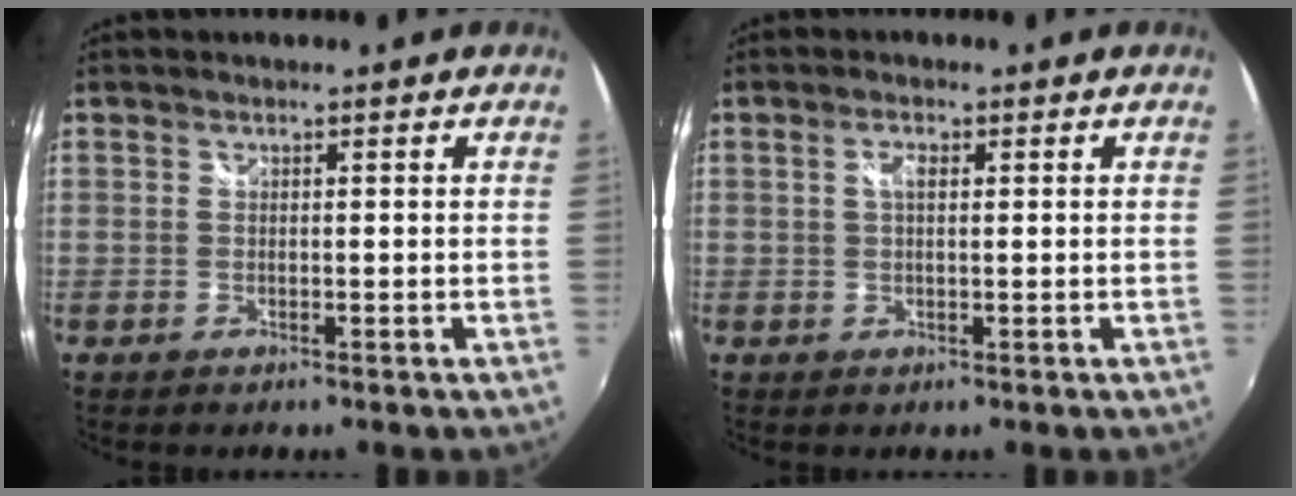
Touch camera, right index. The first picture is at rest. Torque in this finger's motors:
{"motor_torque": [0.19, -0.04, 0.13, 0.04]}